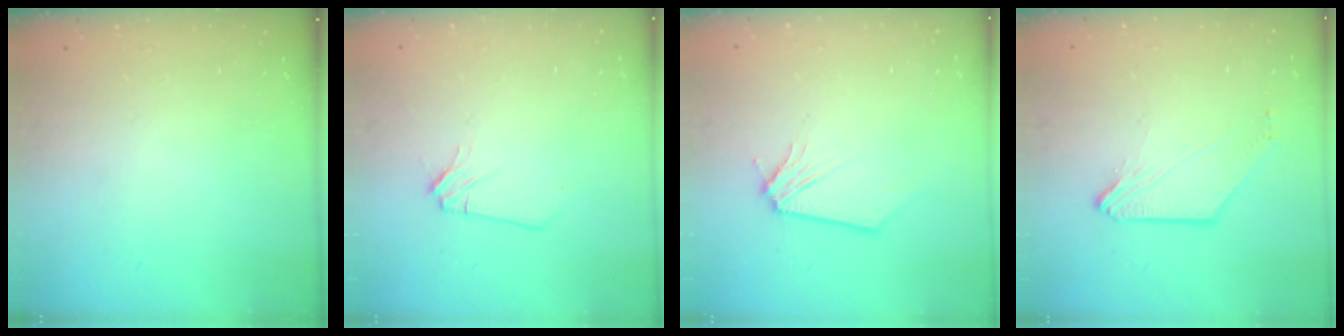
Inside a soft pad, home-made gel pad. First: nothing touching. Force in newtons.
{"total": 1.1, "press": 1.1, "slide": 0.1}
{"total": 0.0}
{"total": 3.0, "press": 2.9, "slide": 0.5}